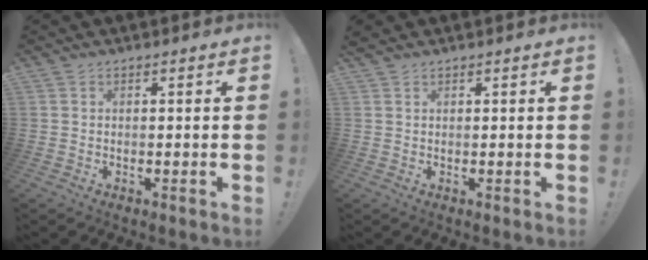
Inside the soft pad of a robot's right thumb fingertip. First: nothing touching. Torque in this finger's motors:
{"motor_torque": [-0.21, 1.98, 0.73, 0.90, 0.00]}